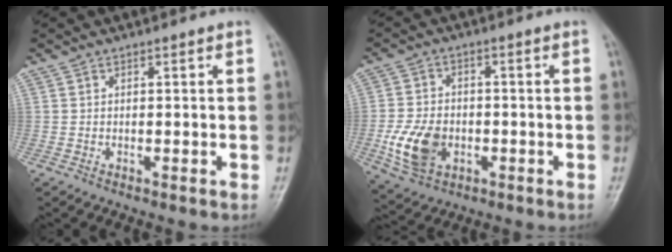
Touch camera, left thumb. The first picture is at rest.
{"total": 9.9, "force": [-2.6, 7.0, 6.6], "torque": [-0.114, 0.004, -0.044]}